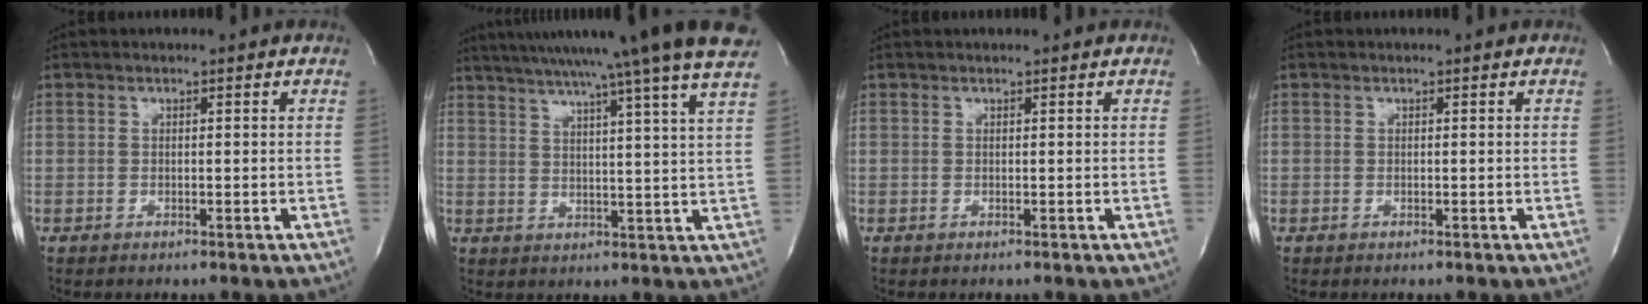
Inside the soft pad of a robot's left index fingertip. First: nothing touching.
{"total": 21.3, "force": [17.5, -1.9, 11.9], "torque": [-0.203, -0.011, 0.229]}
{"total": 0.6, "force": [0.6, 0.0, 0.2], "torque": [-0.004, 0.006, 0.010]}
{"total": 0.0}